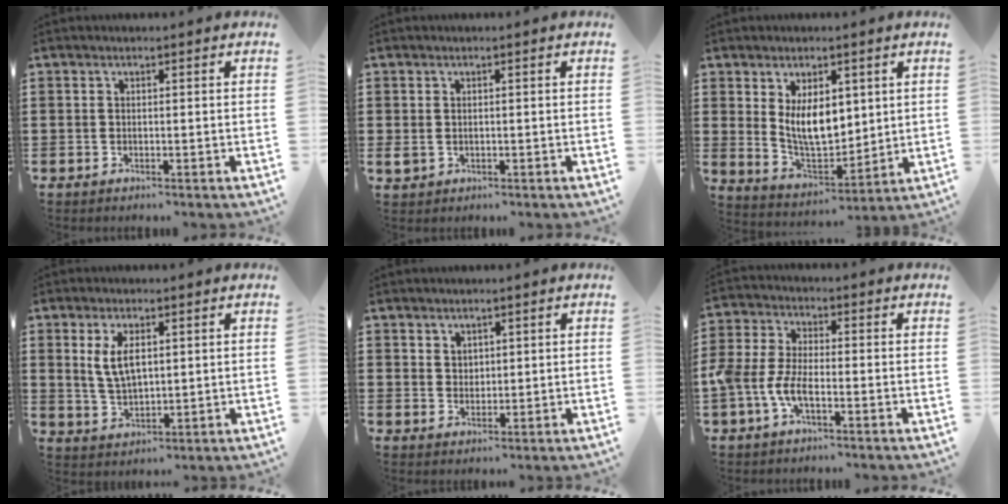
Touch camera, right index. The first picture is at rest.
{"total": 1.0, "force": [0.0, 0.9, 0.5], "torque": [-0.013, 0.004, -0.002]}
{"total": 8.2, "force": [2.2, 4.7, 6.4], "torque": [-0.123, 0.000, 0.038]}
{"total": 5.1, "force": [1.4, 2.4, 4.3], "torque": [-0.090, 0.006, 0.024]}
{"total": 2.2, "force": [1.5, 1.6, 0.2], "torque": [-0.009, 0.006, 0.029]}
{"total": 5.6, "force": [-2.2, 2.4, 4.5], "torque": [-0.119, -0.005, -0.051]}